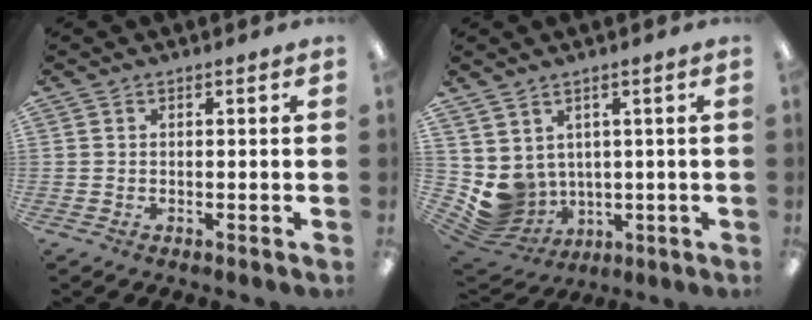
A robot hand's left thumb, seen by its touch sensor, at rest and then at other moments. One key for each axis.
{"total": 6.5, "fx": 2.0, "fy": 5.9, "fz": 1.7, "tx": -0.081, "ty": -0.030, "tz": 0.047}